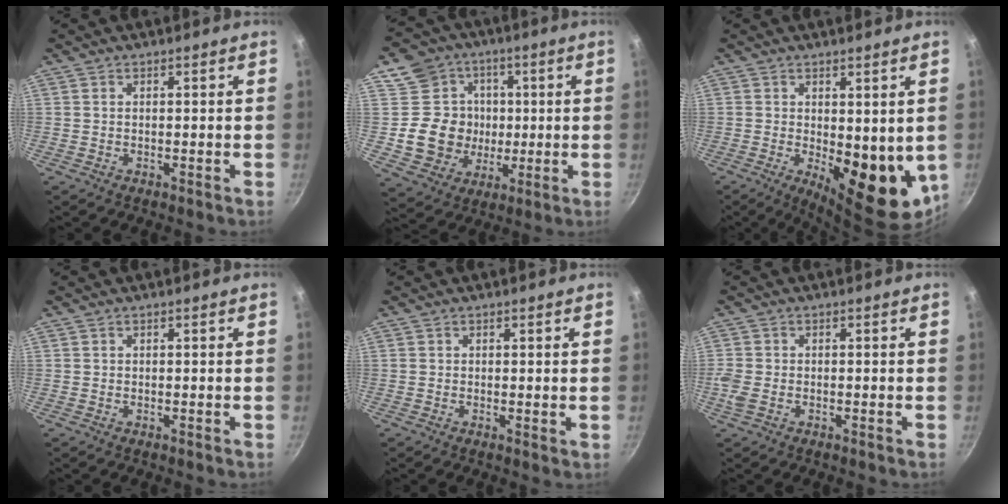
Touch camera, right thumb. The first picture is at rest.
{"total": 14.5, "force": [0.5, 13.7, 4.8], "torque": [-0.050, 0.012, 0.009]}
{"total": 13.7, "force": [-0.8, 6.4, 12.1], "torque": [-0.127, -0.026, 0.005]}
{"total": 0.0}
{"total": 0.6, "force": [0.2, 0.2, 0.5], "torque": [-0.007, -0.006, 0.000]}
{"total": 2.8, "force": [-1.0, 1.8, 1.9], "torque": [-0.052, 0.000, -0.021]}